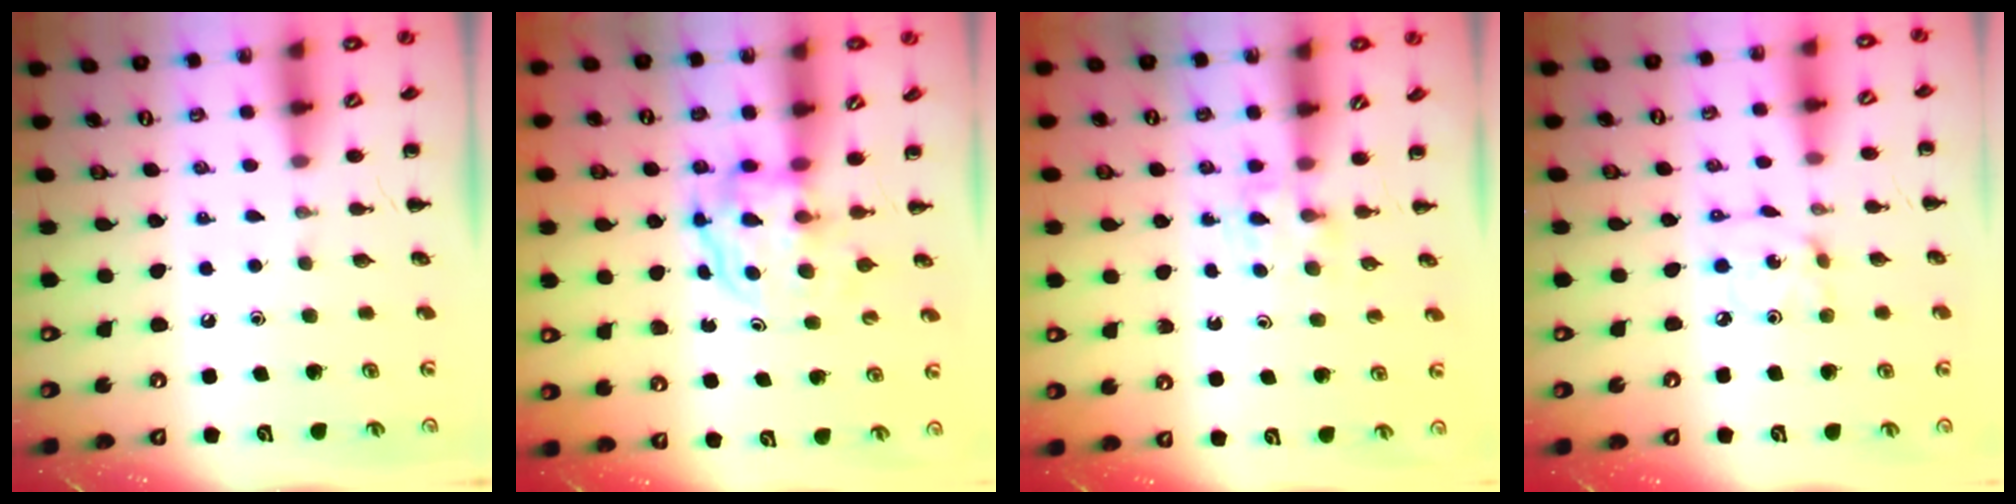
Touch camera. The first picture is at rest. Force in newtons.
{"total": 3.8, "press": 3.8, "slide": 0.2}
{"total": 3.5, "press": 3.4, "slide": 1.0}
{"total": 3.1, "press": 3.1, "slide": 0.2}